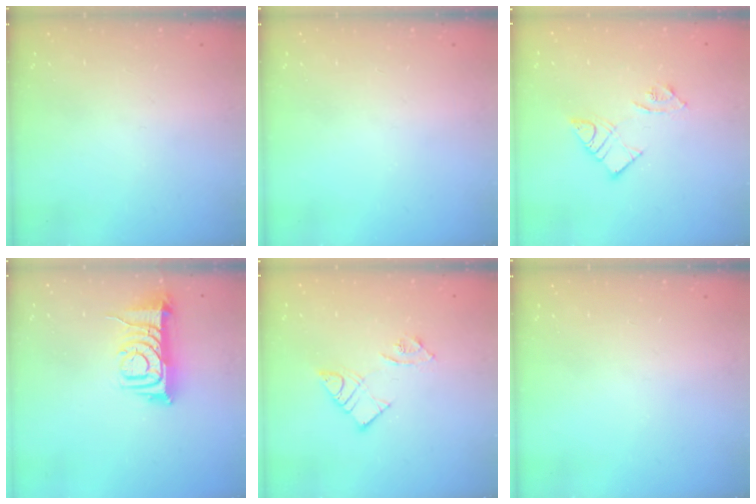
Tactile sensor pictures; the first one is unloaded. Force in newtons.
{"total": 0.0}
{"total": 8.4, "press": 8.4, "slide": 0.6}
{"total": 9.5, "press": 9.5, "slide": 0.7}
{"total": 8.4, "press": 8.4, "slide": 0.6}
{"total": 0.0}